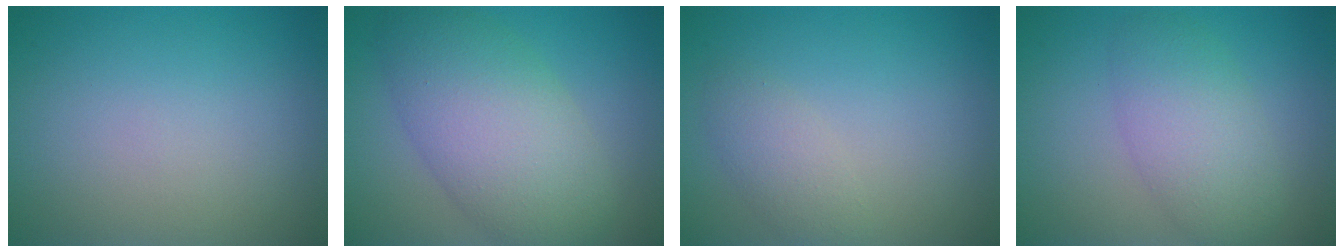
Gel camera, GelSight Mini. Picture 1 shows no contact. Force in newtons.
{"total": 8.2, "press": 8.2, "slide": 0.4}
{"total": 2.0, "press": 2.0, "slide": 0.2}
{"total": 4.5, "press": 4.5, "slide": 0.1}